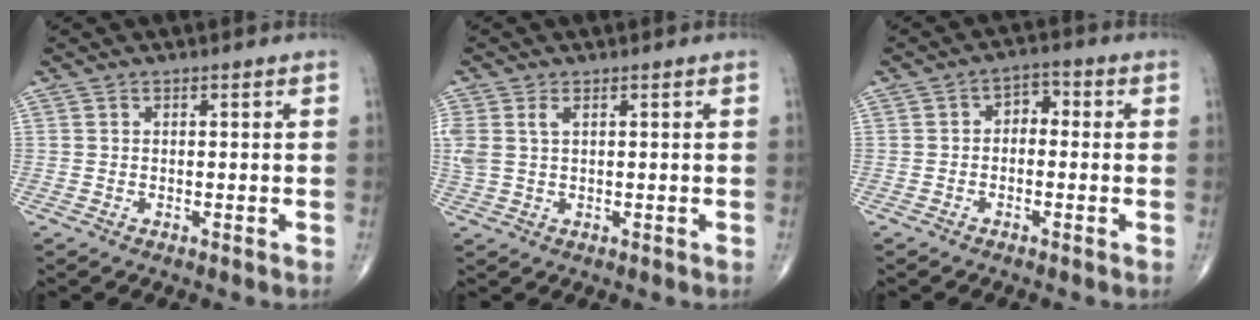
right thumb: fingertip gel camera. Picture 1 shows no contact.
{"total": 4.3, "force": [1.3, 2.3, 3.4], "torque": [-0.098, 0.013, 0.033]}
{"total": 4.2, "force": [-0.3, 2.9, 3.0], "torque": [-0.025, 0.021, -0.019]}